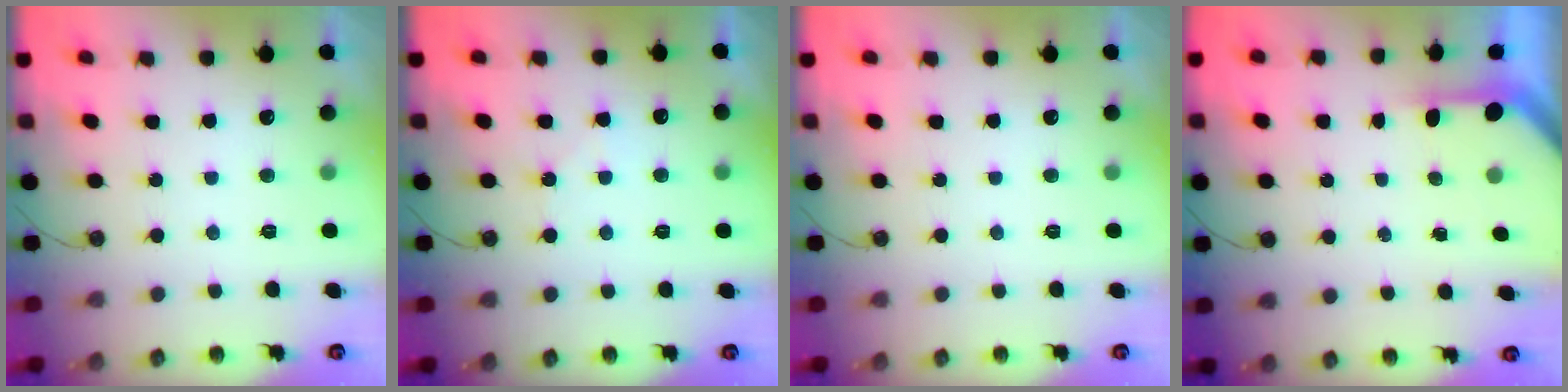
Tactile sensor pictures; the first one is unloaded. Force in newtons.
{"total": 5.4, "press": 5.3, "slide": 0.8}
{"total": 0.0}
{"total": 2.8, "press": 2.8, "slide": 0.2}